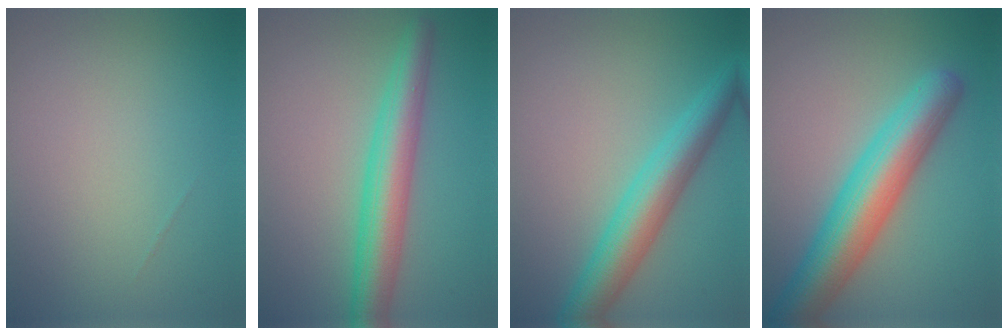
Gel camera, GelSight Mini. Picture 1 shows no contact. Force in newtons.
{"total": 5.7, "press": 5.7, "slide": 0.2}
{"total": 5.5, "press": 5.5, "slide": 0.3}
{"total": 8.0, "press": 8.0, "slide": 0.2}